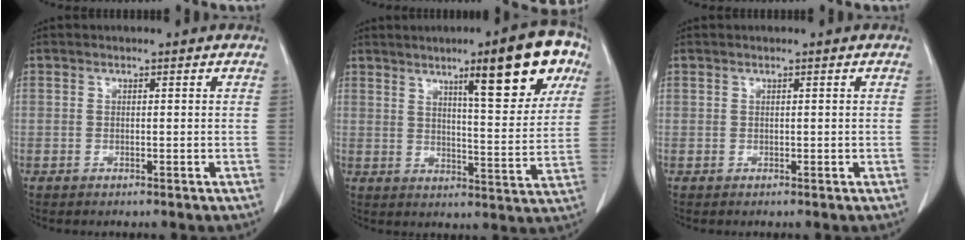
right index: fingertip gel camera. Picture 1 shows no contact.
{"total": 14.8, "force": [7.8, 2.2, 12.3], "torque": [-0.155, 0.004, 0.104]}
{"total": 0.0}